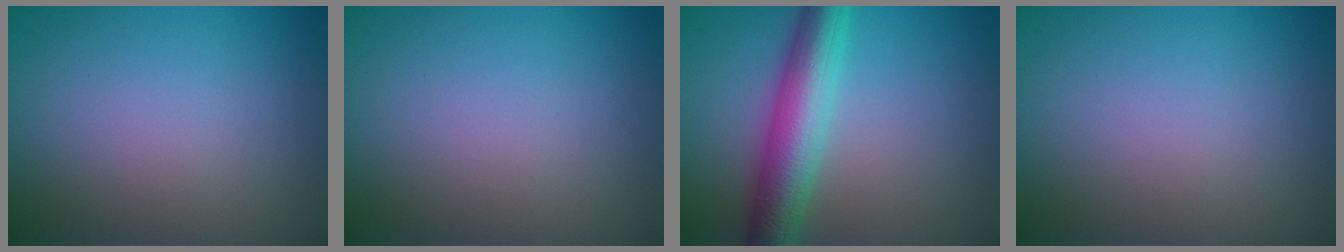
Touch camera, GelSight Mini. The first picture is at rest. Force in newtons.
{"total": 0.0}
{"total": 6.7, "press": 6.7, "slide": 0.1}
{"total": 0.0}